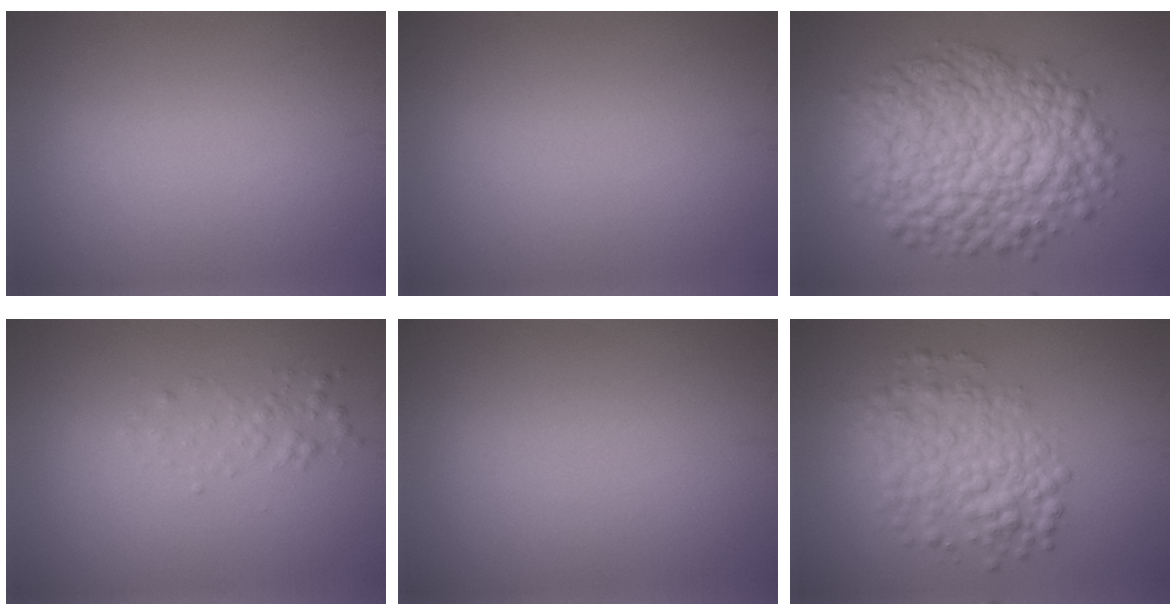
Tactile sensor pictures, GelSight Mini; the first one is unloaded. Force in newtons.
{"total": 0.0}
{"total": 10.2, "press": 10.2, "slide": 0.3}
{"total": 1.3, "press": 1.3, "slide": 0.0}
{"total": 0.0}
{"total": 5.1, "press": 5.1, "slide": 0.2}